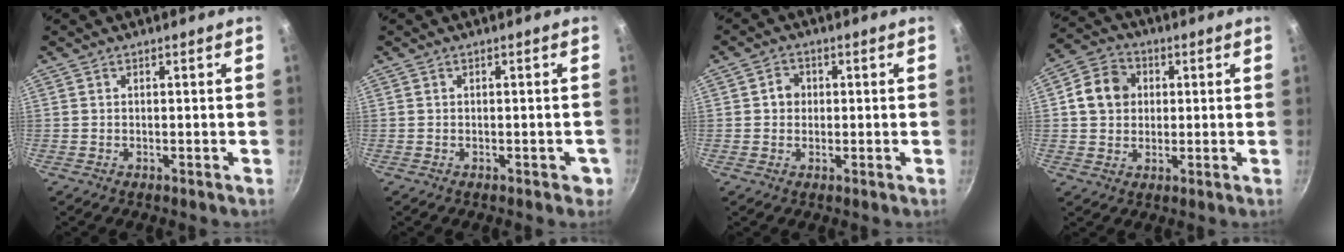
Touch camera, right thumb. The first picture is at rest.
{"total": 1.9, "force": [-0.7, 1.3, 1.3], "torque": [0.004, 0.012, -0.005]}
{"total": 3.1, "force": [0.2, 2.8, 1.3], "torque": [-0.003, 0.007, 0.000]}
{"total": 8.6, "force": [1.4, 7.3, 4.2], "torque": [-0.047, 0.013, 0.012]}